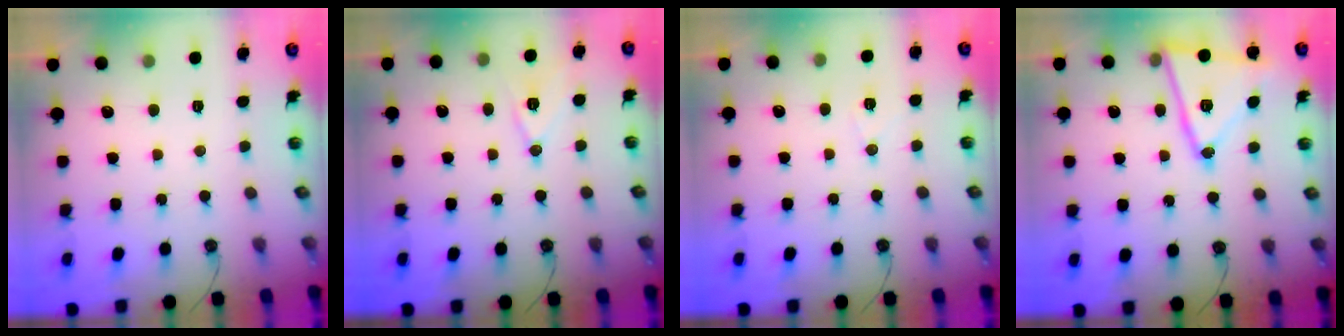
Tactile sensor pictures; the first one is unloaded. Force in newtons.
{"total": 10.0, "press": 9.3, "slide": 3.6}
{"total": 5.8, "press": 4.5, "slide": 3.7}
{"total": 15.8, "press": 15.6, "slide": 2.5}